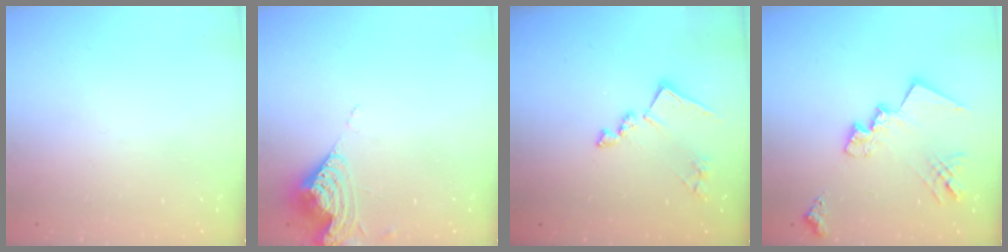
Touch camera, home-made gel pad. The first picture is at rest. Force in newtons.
{"total": 9.8, "press": 9.8, "slide": 0.8}
{"total": 13.6, "press": 13.6, "slide": 0.7}
{"total": 18.3, "press": 18.3, "slide": 1.3}